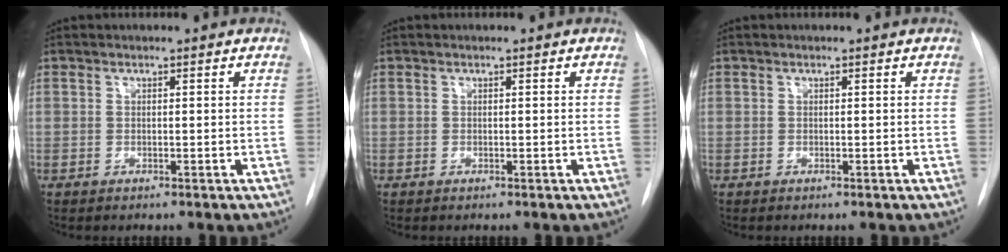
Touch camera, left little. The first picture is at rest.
{"total": 0.0}
{"total": 0.0}